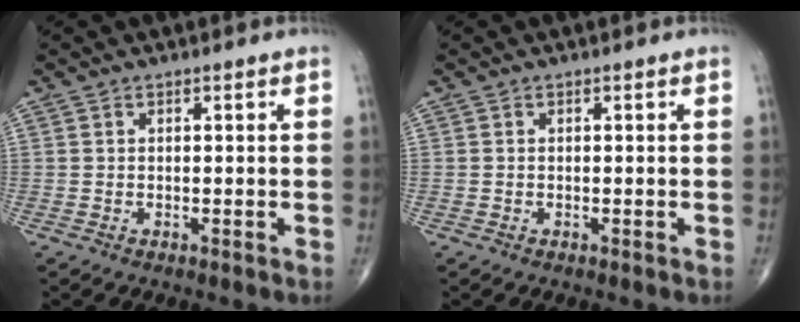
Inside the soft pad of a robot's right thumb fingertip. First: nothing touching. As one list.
[{"total": 0.0}]